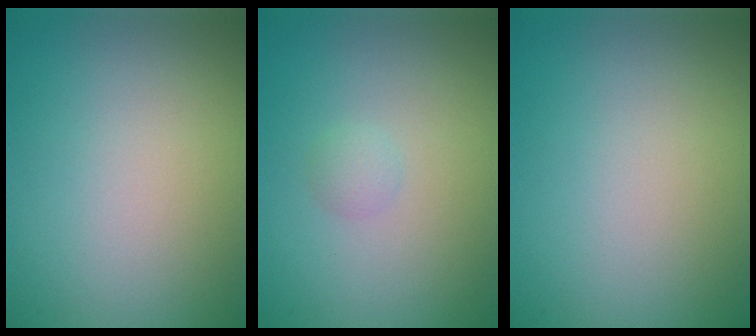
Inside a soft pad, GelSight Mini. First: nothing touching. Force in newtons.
{"total": 0.9, "press": 0.9, "slide": 0.1}
{"total": 0.0}